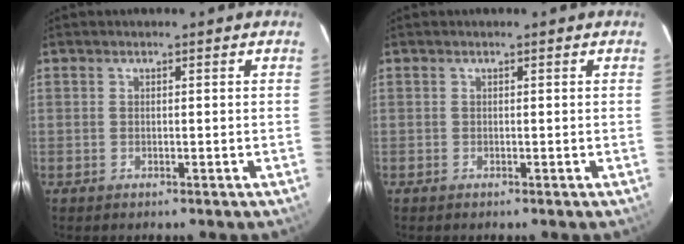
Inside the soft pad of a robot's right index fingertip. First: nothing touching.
{"total": 0.0}